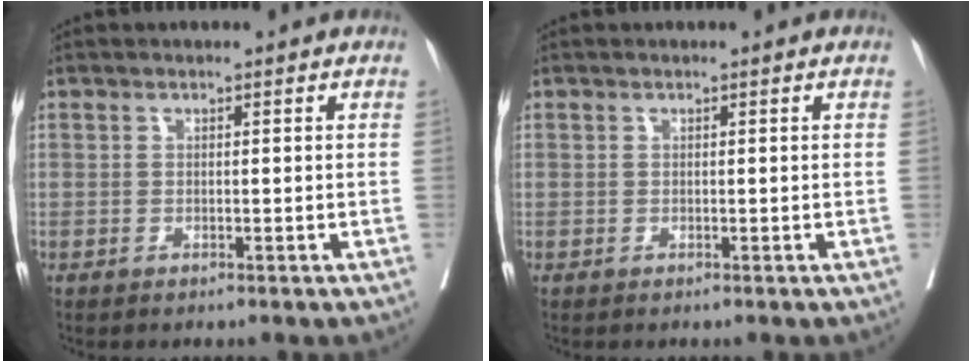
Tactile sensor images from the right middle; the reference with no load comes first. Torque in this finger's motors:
{"motor_torque": [0.00, 0.00, -0.02, -0.02]}